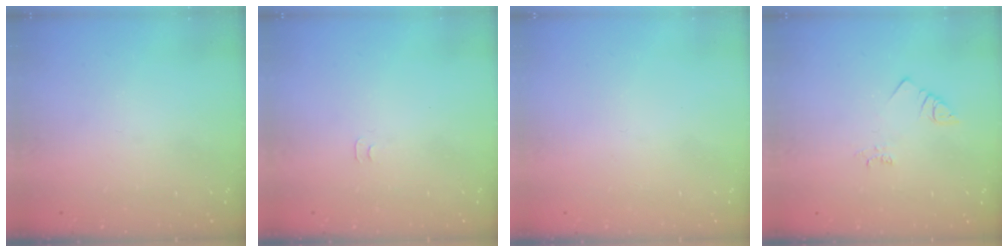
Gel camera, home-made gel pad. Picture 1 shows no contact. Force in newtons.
{"total": 3.1, "press": 3.0, "slide": 0.5}
{"total": 1.8, "press": 1.7, "slide": 0.1}
{"total": 2.5, "press": 2.5, "slide": 0.5}